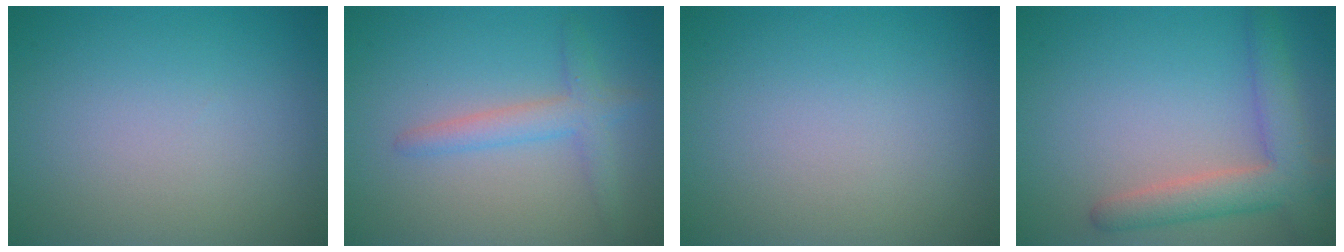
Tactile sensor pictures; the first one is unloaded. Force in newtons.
{"total": 2.7, "press": 2.6, "slide": 0.1}
{"total": 0.0}
{"total": 4.7, "press": 4.6, "slide": 0.5}